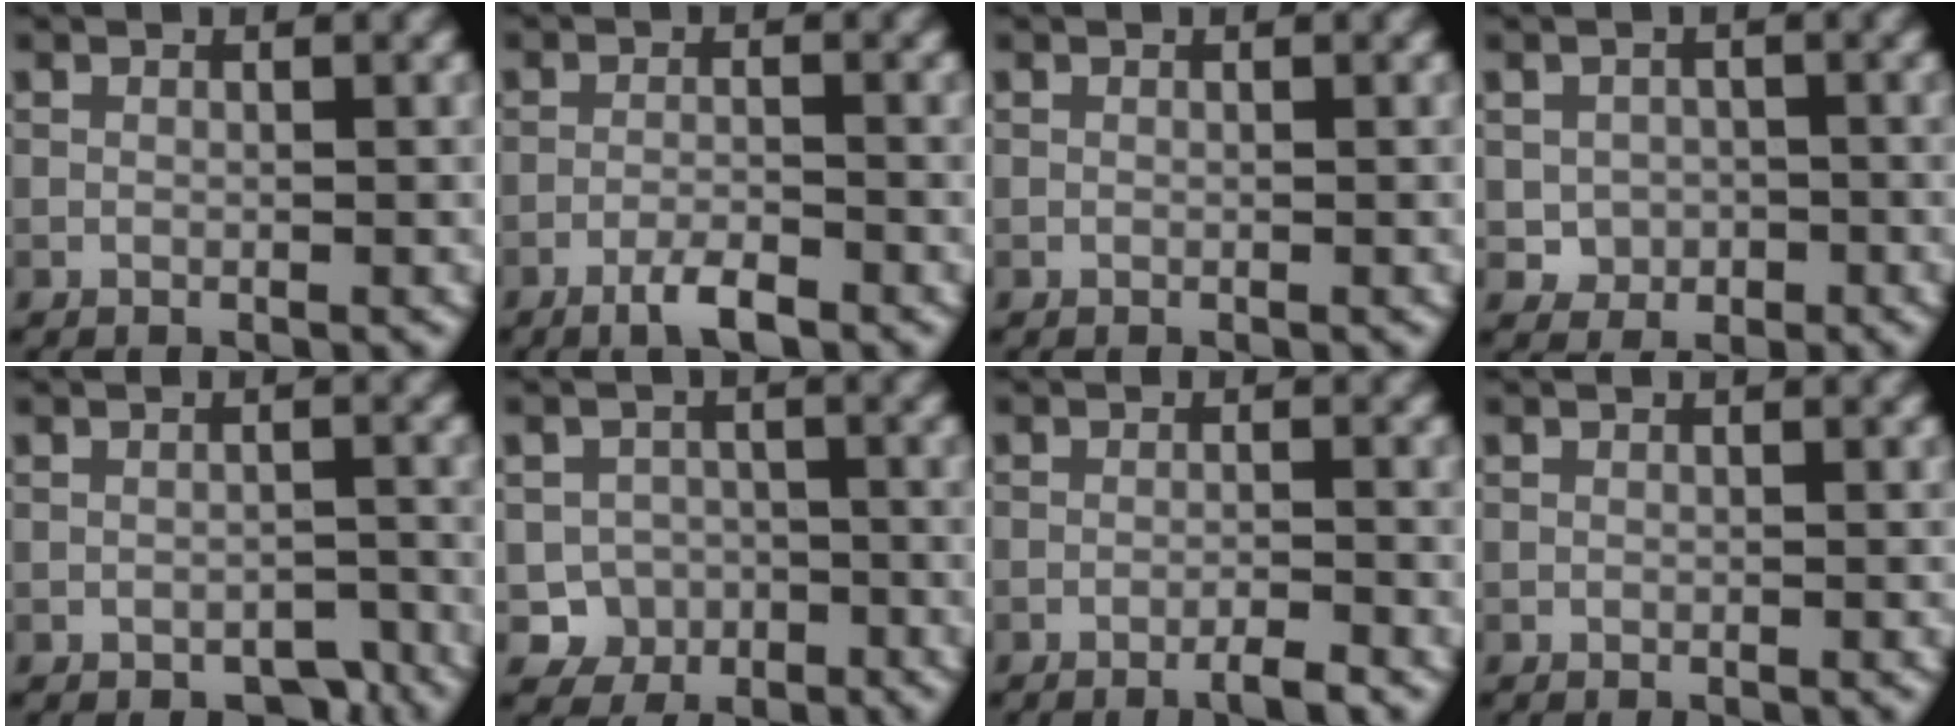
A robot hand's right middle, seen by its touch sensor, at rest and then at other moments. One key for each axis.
{"total": 2.7, "fx": -1.9, "fy": 0.5, "fz": 1.8, "tx": -0.035, "ty": 0.001, "tz": -0.040}
{"total": 0.0}
{"total": 2.3, "fx": -0.4, "fy": 2.2, "fz": 0.7, "tx": -0.008, "ty": -0.005, "tz": -0.009}
{"total": 2.4, "fx": -1.7, "fy": 1.2, "fz": 1.2, "tx": -0.014, "ty": -0.003, "tz": -0.020}
{"total": 3.2, "fx": -1.5, "fy": 2.8, "fz": 0.4, "tx": 0.008, "ty": 0.004, "tz": -0.025}
{"total": 1.9, "fx": -1.3, "fy": 0.2, "fz": 1.3, "tx": -0.017, "ty": -0.001, "tz": -0.027}
{"total": 0.0}